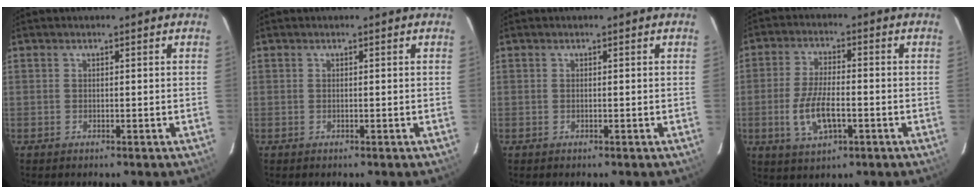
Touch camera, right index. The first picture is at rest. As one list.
[{"total": 0.0}, {"total": 0.0}, {"total": 9.2, "force": [-2.6, 3.9, 7.9], "torque": [-0.163, -0.006, -0.045]}]